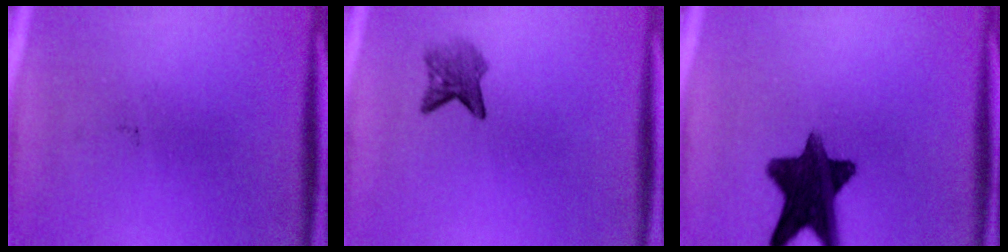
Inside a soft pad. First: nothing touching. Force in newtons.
{"total": 2.9}
{"total": 12.8}